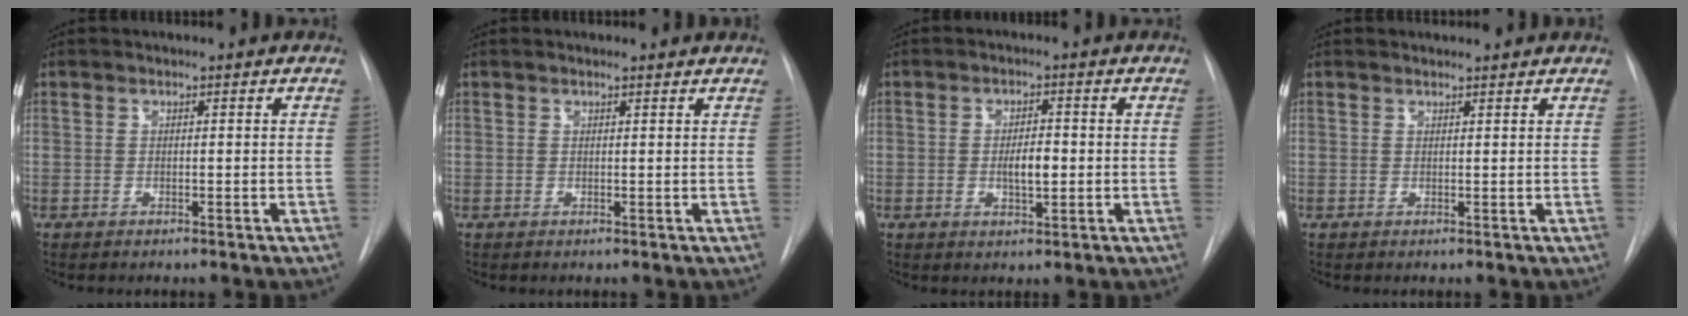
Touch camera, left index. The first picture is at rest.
{"total": 2.7, "force": [2.7, 0.3, 0.6], "torque": [-0.012, 0.008, 0.024]}
{"total": 3.6, "force": [-0.8, 1.1, 3.4], "torque": [-0.057, -0.006, -0.010]}
{"total": 2.2, "force": [2.1, 0.2, 0.3], "torque": [-0.009, 0.009, 0.026]}